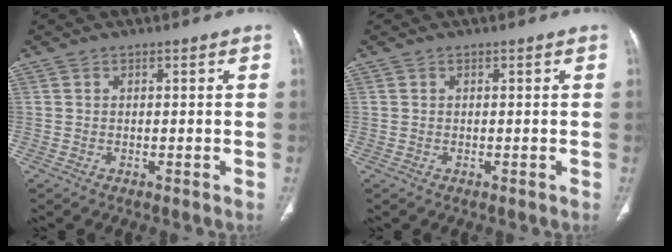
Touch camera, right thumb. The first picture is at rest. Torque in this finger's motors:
{"motor_torque": [0.26, 0.09, 0.14, 0.00, 0.03]}